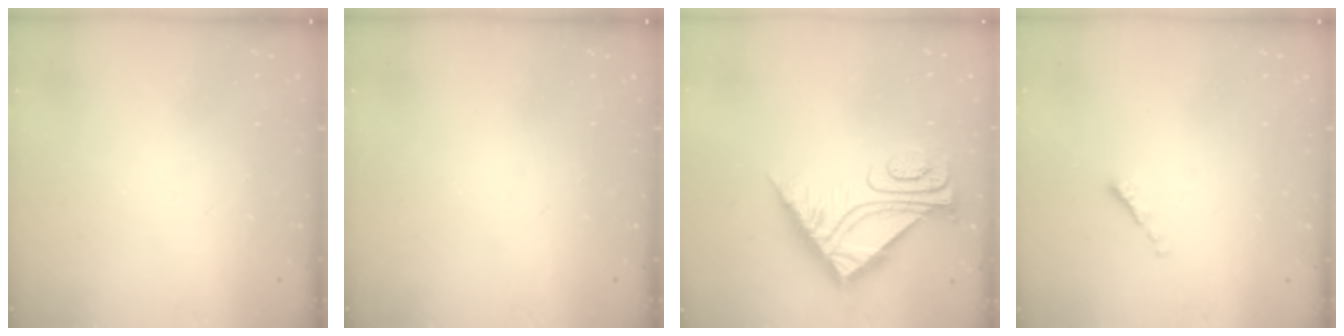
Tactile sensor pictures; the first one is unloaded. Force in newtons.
{"total": 0.0}
{"total": 10.7, "press": 10.7, "slide": 1.0}
{"total": 0.0}